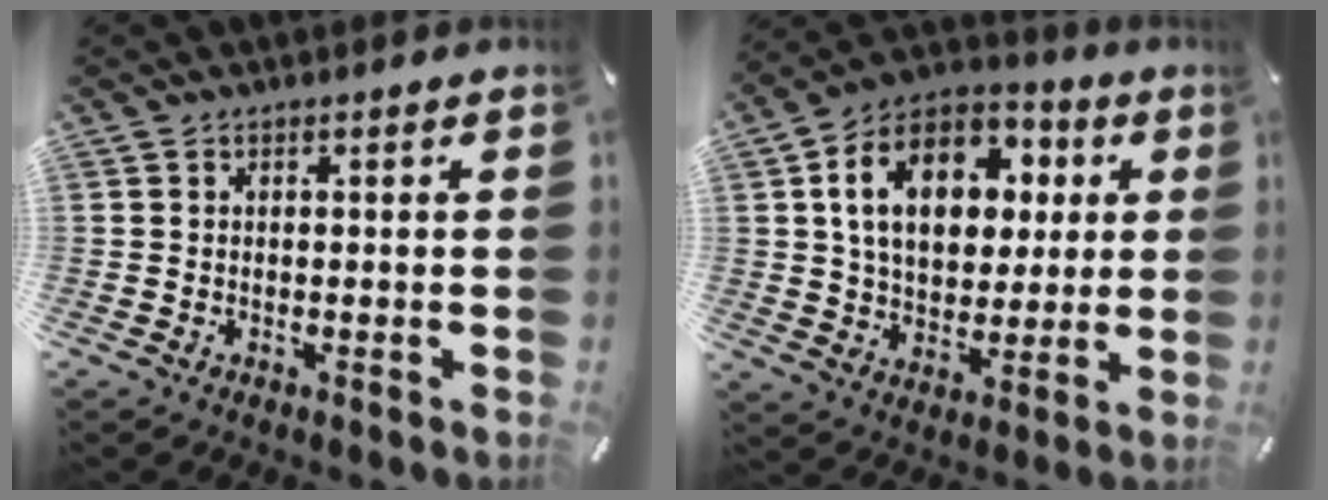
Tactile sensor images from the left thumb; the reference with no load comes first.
{"total": 16.3, "force": [4.9, 11.8, 10.1], "torque": [-0.181, -0.006, 0.090]}